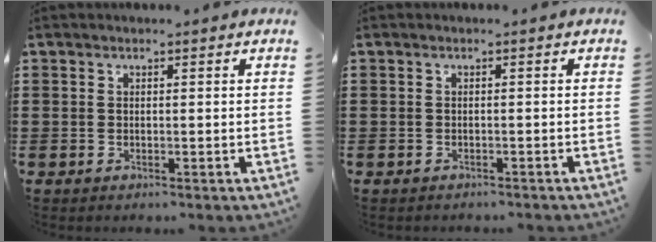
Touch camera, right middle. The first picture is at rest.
{"total": 0.7, "force": [-0.6, 0.2, -0.1], "torque": [0.000, 0.000, -0.014]}